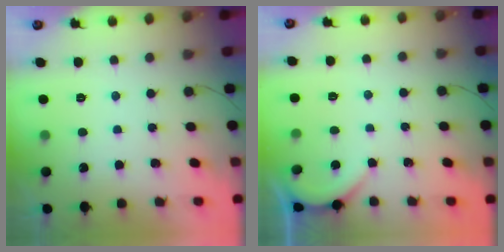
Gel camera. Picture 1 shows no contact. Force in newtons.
{"total": 2.9, "press": 2.9, "slide": 0.4}